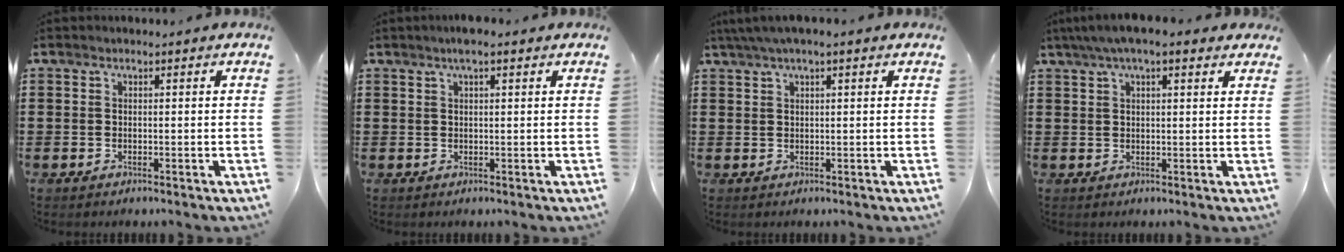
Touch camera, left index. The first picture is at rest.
{"total": 2.2, "force": [1.3, 0.2, 1.7], "torque": [-0.034, 0.004, 0.022]}
{"total": 2.4, "force": [1.4, 0.2, 2.0], "torque": [-0.039, 0.002, 0.025]}
{"total": 4.6, "force": [3.1, 0.9, 3.3], "torque": [-0.069, 0.007, 0.055]}